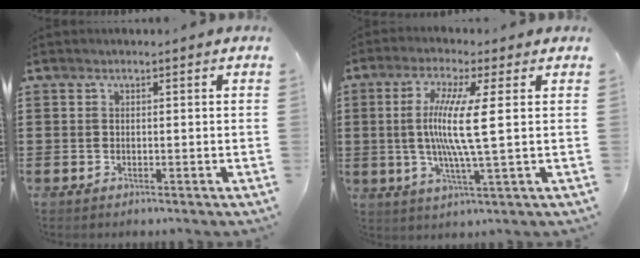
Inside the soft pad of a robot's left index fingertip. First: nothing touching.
{"total": 9.2, "force": [1.0, 0.0, 9.2], "torque": [-0.187, -0.011, 0.008]}